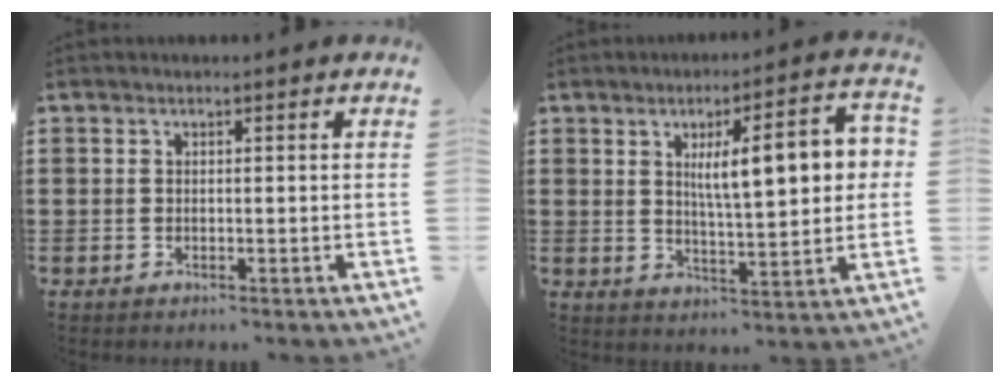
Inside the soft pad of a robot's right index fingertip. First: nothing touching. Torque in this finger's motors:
{"motor_torque": [1.60, -0.53, 1.05, 0.20]}